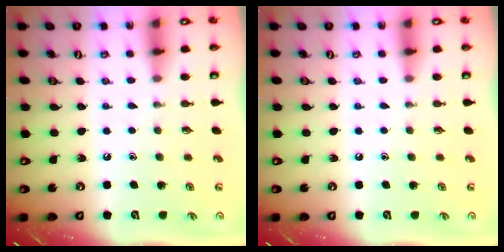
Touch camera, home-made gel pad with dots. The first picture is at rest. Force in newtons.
{"total": 0.0}